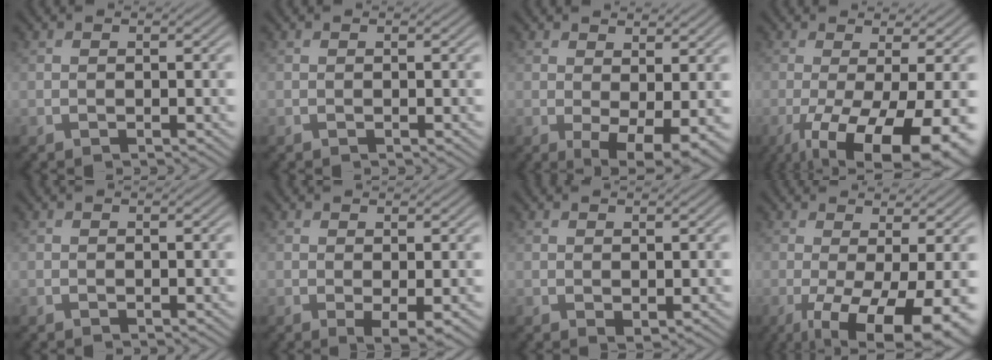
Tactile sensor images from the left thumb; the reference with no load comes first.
{"total": 0.0}
{"total": 4.8, "force": [0.4, 1.7, 4.5], "torque": [-0.069, -0.010, 0.011]}
{"total": 13.4, "force": [-5.2, 3.9, 11.8], "torque": [-0.174, -0.021, -0.068]}
{"total": 0.0}
{"total": 1.8, "force": [0.2, 0.3, 1.8], "torque": [-0.034, -0.007, 0.007]}
{"total": 0.8, "force": [0.4, 0.5, 0.5], "torque": [-0.007, -0.003, 0.010]}
{"total": 11.3, "force": [-3.7, 3.2, 10.1], "torque": [-0.144, -0.004, -0.045]}